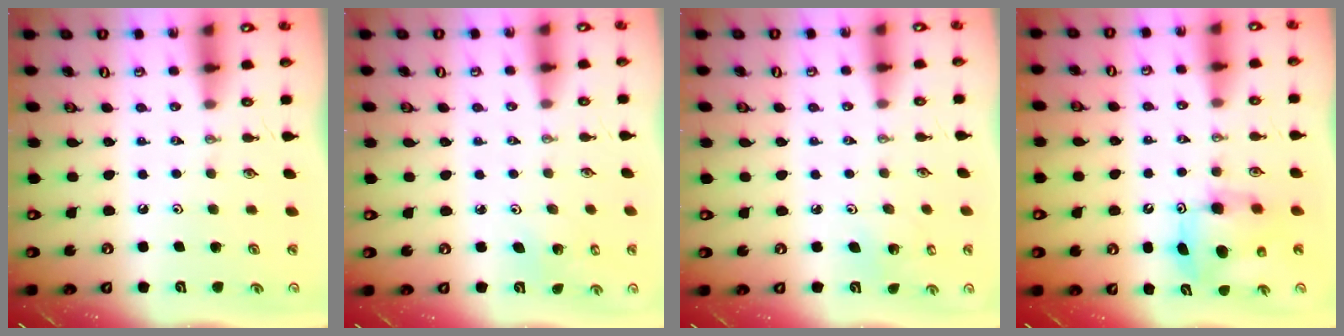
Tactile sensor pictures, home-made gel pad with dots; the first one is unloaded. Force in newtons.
{"total": 2.4, "press": 2.4, "slide": 0.2}
{"total": 2.7, "press": 2.7, "slide": 0.2}
{"total": 7.7, "press": 7.7, "slide": 0.2}